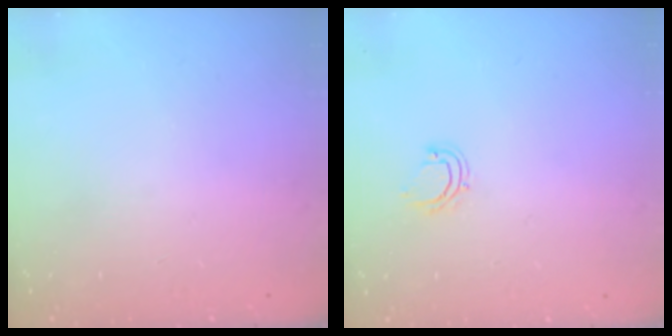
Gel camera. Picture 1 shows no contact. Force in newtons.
{"total": 4.8, "press": 4.7, "slide": 0.7}